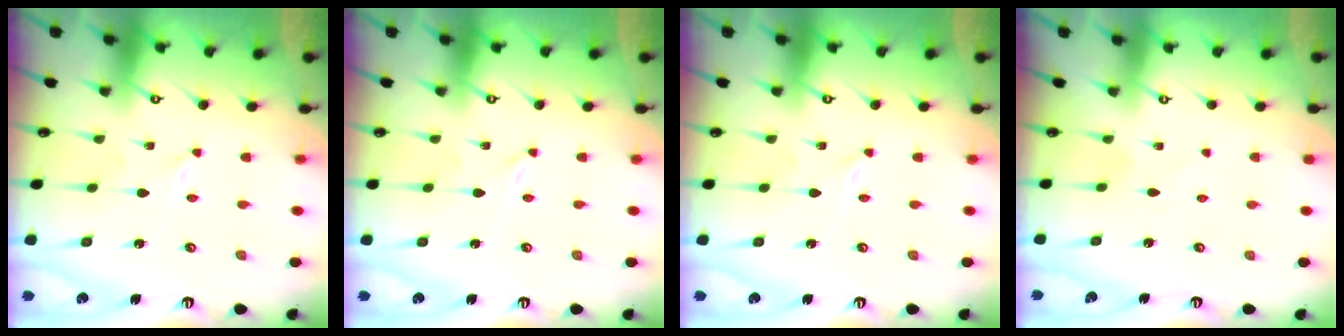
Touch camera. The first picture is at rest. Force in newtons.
{"total": 0.0}
{"total": 0.0}
{"total": 1.7, "press": 1.7, "slide": 0.2}